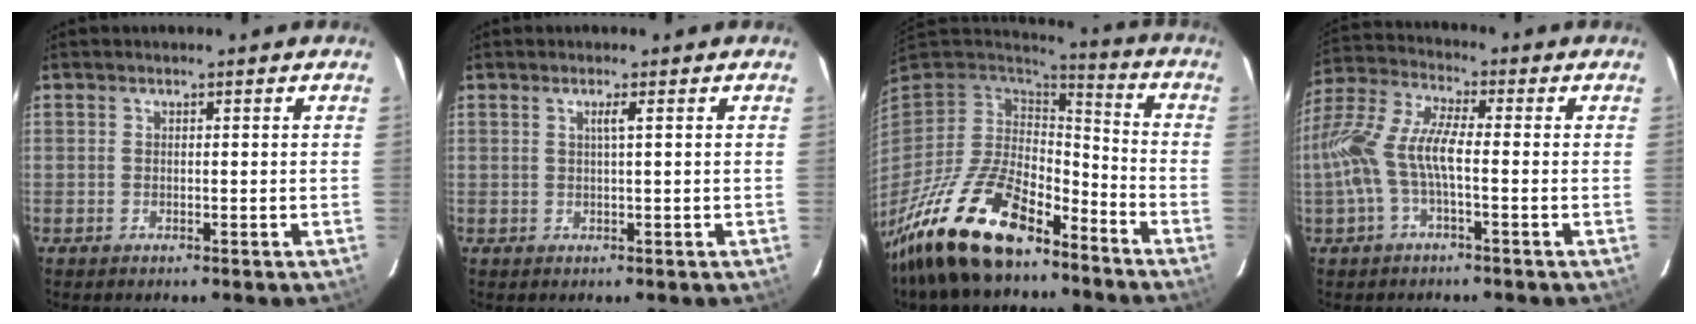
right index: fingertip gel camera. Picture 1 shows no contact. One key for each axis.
{"total": 1.3, "fx": 0.5, "fy": -0.4, "fz": 1.2, "tx": -0.022, "ty": -0.001, "tz": 0.007}
{"total": 21.4, "fx": -14.7, "fy": 8.7, "fz": 12.8, "tx": -0.260, "ty": -0.026, "tz": -0.258}
{"total": 12.1, "fx": -2.2, "fy": 3.7, "fz": 11.4, "tx": -0.241, "ty": 0.006, "tz": -0.046}